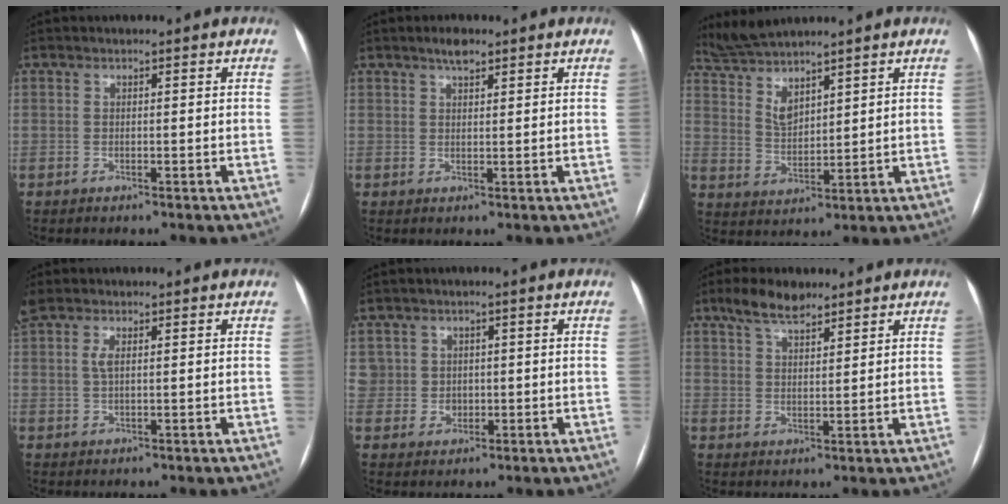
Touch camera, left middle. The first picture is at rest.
{"total": 2.5, "force": [1.9, 0.8, 1.5], "torque": [-0.028, 0.006, 0.031]}
{"total": 7.1, "force": [6.4, 0.9, 2.9], "torque": [-0.077, 0.005, 0.138]}
{"total": 2.8, "force": [1.3, 1.0, 2.3], "torque": [-0.068, 0.013, 0.030]}
{"total": 4.4, "force": [1.1, 4.3, 0.3], "torque": [-0.003, 0.007, 0.030]}
{"total": 5.8, "force": [4.5, 1.9, 3.1], "torque": [-0.063, 0.011, 0.085]}